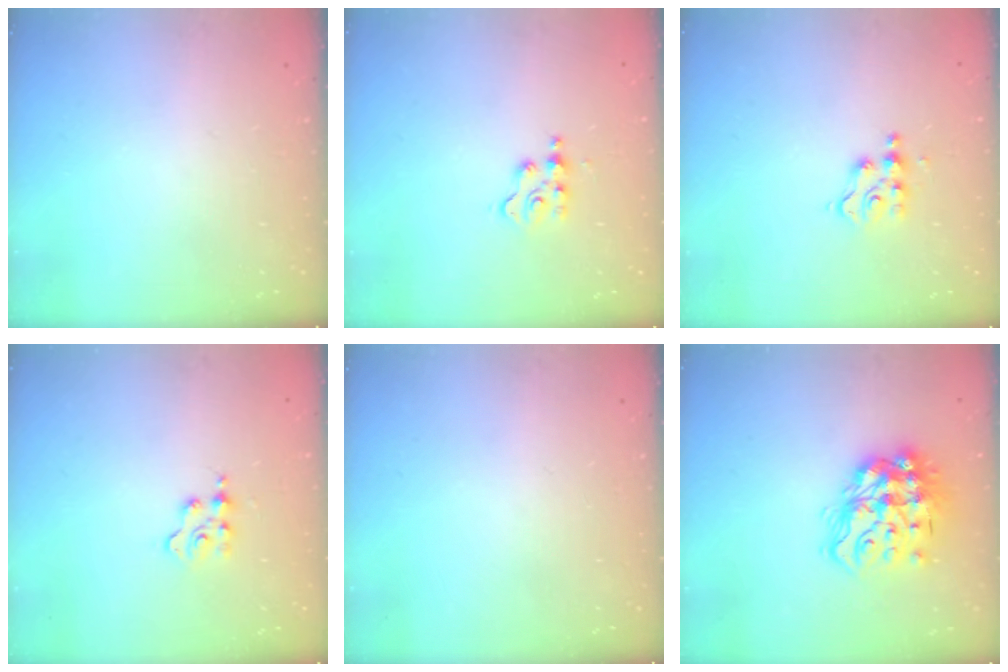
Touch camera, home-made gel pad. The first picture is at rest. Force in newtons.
{"total": 3.8, "press": 3.7, "slide": 0.6}
{"total": 4.7, "press": 4.7, "slide": 0.3}
{"total": 2.3, "press": 2.3, "slide": 0.3}
{"total": 0.0}
{"total": 16.7, "press": 16.6, "slide": 1.6}